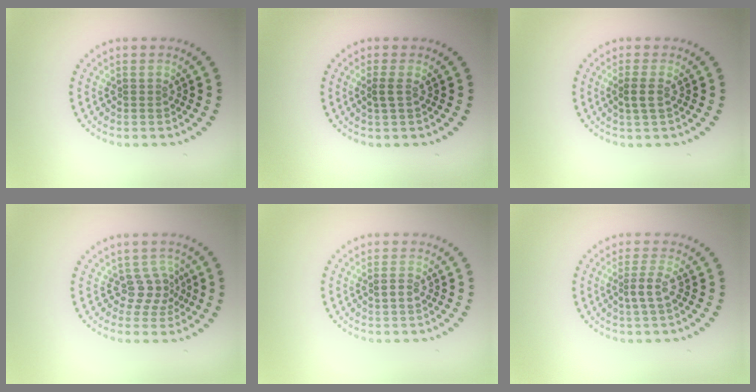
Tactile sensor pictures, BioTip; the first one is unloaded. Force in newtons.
{"total": 1.0, "press": 0.7, "slide": 0.6}
{"total": 1.3, "press": 1.1, "slide": 0.6}
{"total": 2.2, "press": 1.5, "slide": 1.6}
{"total": 1.0, "press": 1.0, "slide": 0.2}
{"total": 1.8, "press": 1.3, "slide": 1.3}